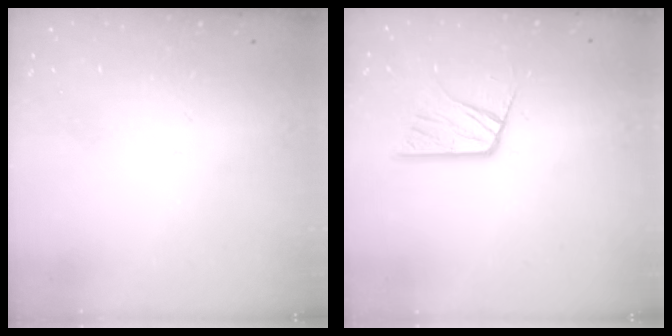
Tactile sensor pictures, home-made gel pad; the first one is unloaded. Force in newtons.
{"total": 10.6, "press": 10.5, "slide": 0.9}